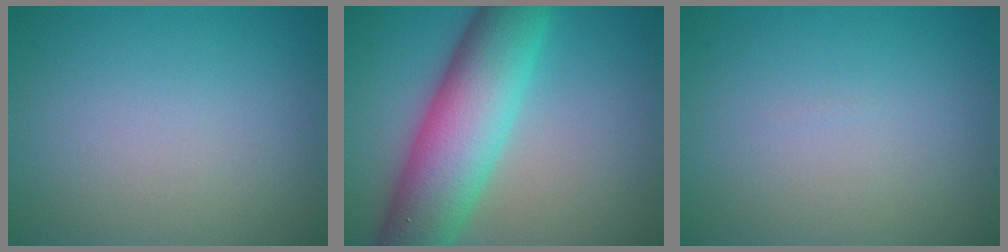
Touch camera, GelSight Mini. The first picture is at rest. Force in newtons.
{"total": 10.6, "press": 10.5, "slide": 0.5}
{"total": 0.0}